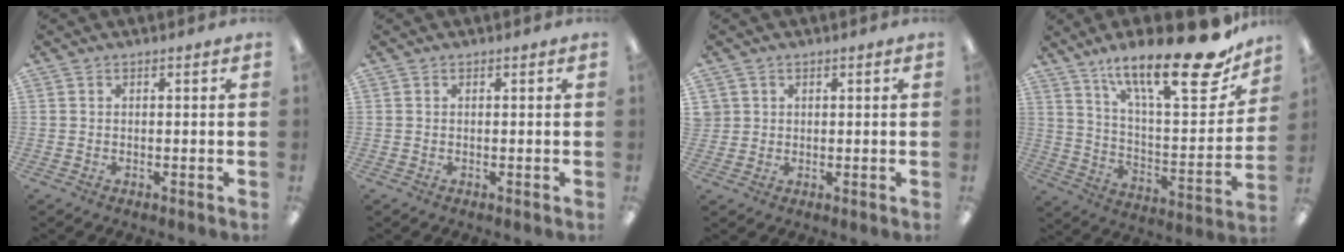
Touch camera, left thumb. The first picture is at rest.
{"total": 0.0}
{"total": 2.5, "force": [1.0, 2.3, 0.0], "torque": [-0.007, 0.004, 0.019]}
{"total": 24.1, "force": [17.3, 6.4, 15.5], "torque": [-0.227, -0.117, 0.278]}